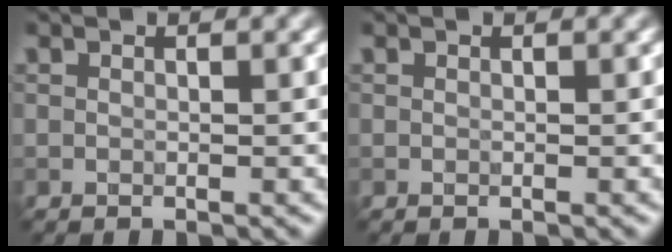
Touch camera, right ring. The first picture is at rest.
{"total": 0.0}